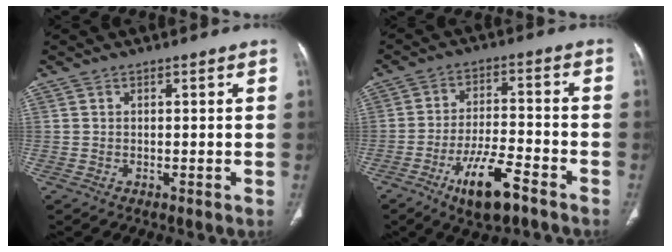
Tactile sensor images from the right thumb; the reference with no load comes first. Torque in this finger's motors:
{"motor_torque": [0.36, -0.63, 0.99, -0.69, 0.30]}